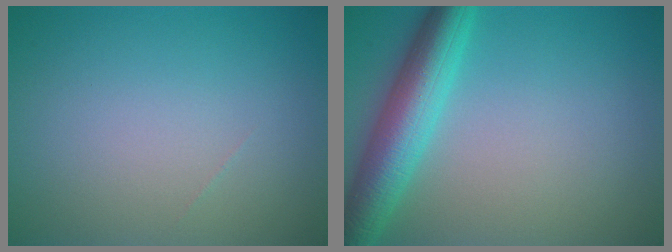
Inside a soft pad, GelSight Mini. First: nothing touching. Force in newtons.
{"total": 6.2, "press": 6.2, "slide": 0.2}